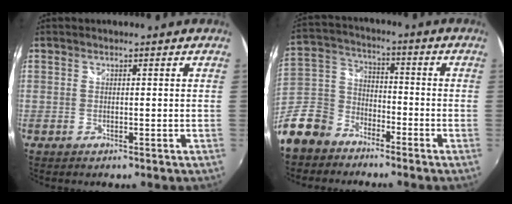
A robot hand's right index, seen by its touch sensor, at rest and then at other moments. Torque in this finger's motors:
{"motor_torque": [-0.76, -0.62, -0.59, -0.21]}